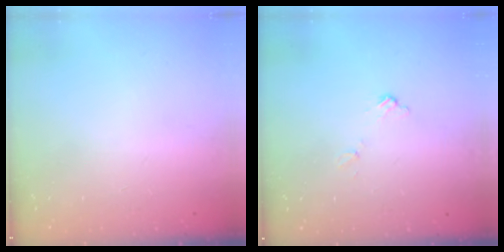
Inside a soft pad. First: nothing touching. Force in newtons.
{"total": 5.2, "press": 5.1, "slide": 0.4}